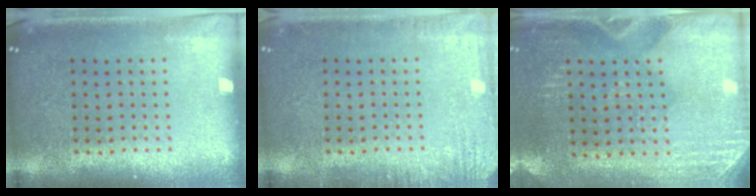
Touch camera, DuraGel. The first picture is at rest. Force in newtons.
{"total": 2.1, "press": 2.1, "slide": 0.2}
{"total": 2.9, "press": 2.5, "slide": 1.4}